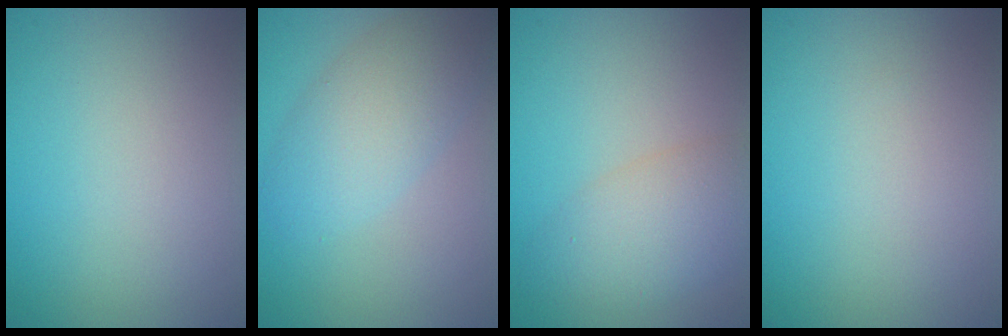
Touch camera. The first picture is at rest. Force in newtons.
{"total": 4.6, "press": 4.6, "slide": 0.2}
{"total": 4.6, "press": 4.6, "slide": 0.3}
{"total": 0.0}